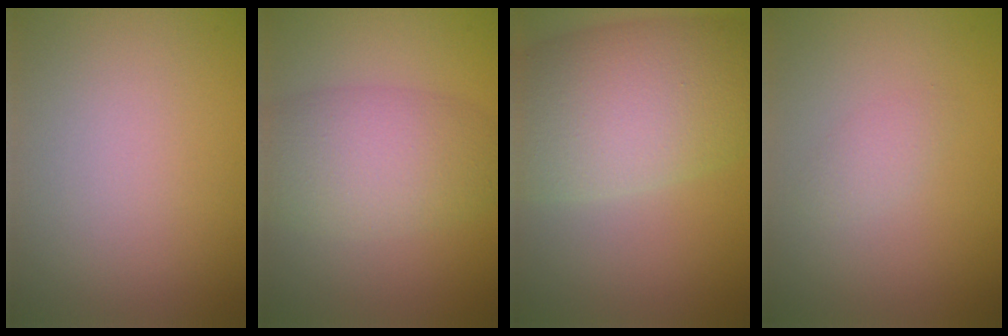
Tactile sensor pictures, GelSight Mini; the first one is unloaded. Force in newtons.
{"total": 6.1, "press": 6.1, "slide": 0.2}
{"total": 10.9, "press": 10.9, "slide": 0.5}
{"total": 1.2, "press": 1.2, "slide": 0.1}